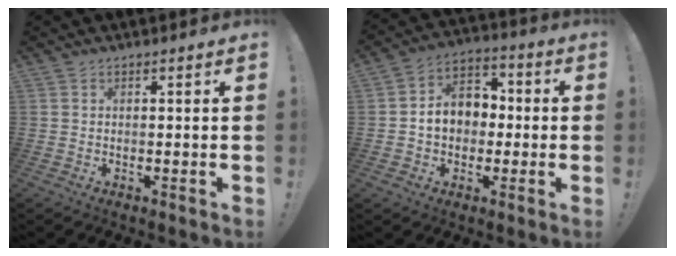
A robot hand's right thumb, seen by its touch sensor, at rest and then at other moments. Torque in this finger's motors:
{"motor_torque": [0.89, 1.00, 0.73, -0.17, 0.05]}